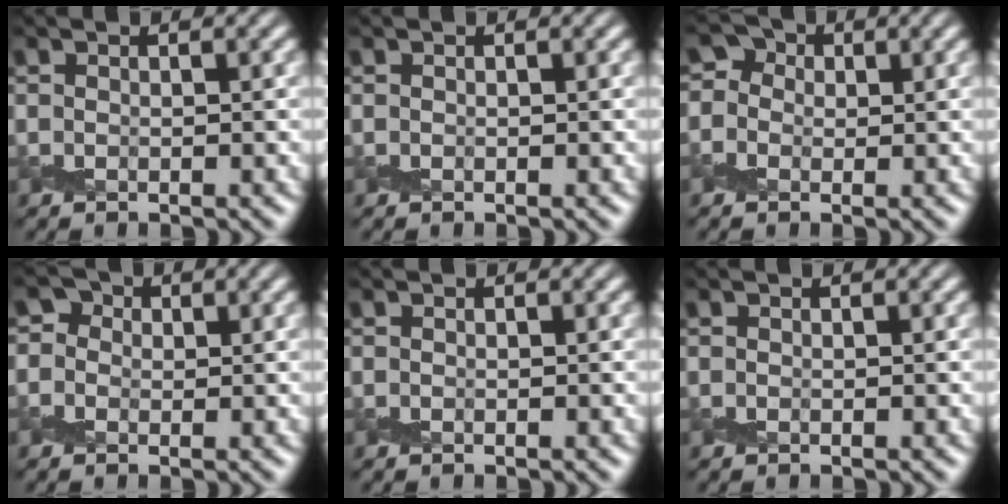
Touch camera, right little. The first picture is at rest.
{"total": 0.0}
{"total": 2.9, "force": [0.3, 2.7, 1.1], "torque": [-0.003, 0.009, -0.019]}
{"total": 3.0, "force": [0.8, 2.7, 1.2], "torque": [0.001, 0.011, -0.023]}
{"total": 0.0}
{"total": 0.0}